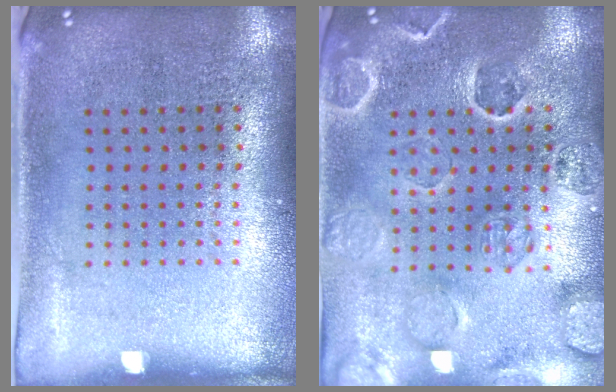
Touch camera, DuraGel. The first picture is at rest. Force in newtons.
{"total": 2.8, "press": 2.7, "slide": 0.6}